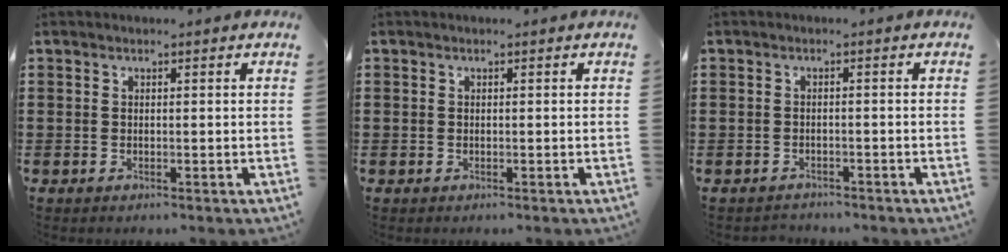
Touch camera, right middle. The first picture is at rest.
{"total": 0.6, "force": [-0.1, 0.6, 0.0], "torque": [0.000, 0.005, -0.004]}
{"total": 1.8, "force": [-1.6, 0.6, -0.3], "torque": [0.002, 0.002, -0.038]}